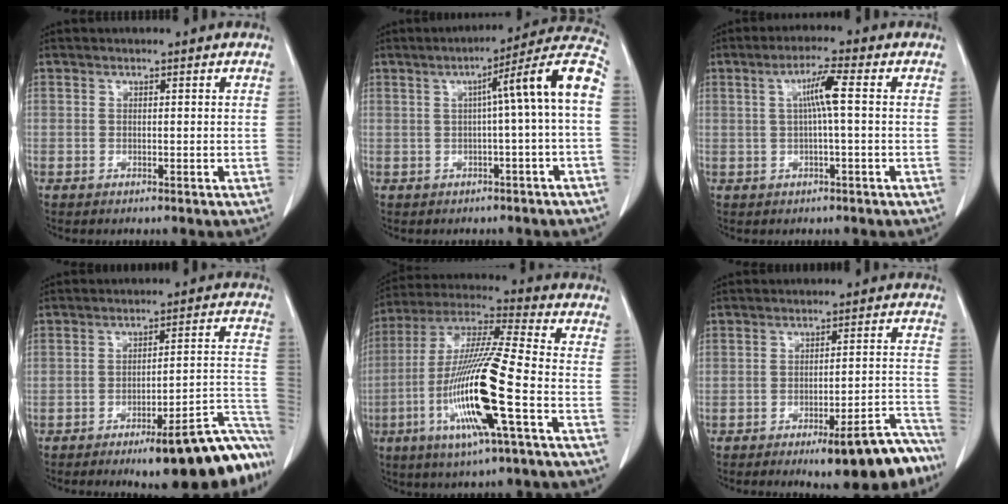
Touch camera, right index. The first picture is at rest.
{"total": 10.5, "force": [0.4, -1.0, 10.5], "torque": [-0.134, 0.031, 0.000]}
{"total": 4.7, "force": [0.6, -0.2, 4.7], "torque": [-0.086, 0.012, 0.014]}
{"total": 18.0, "force": [-12.4, 2.8, 12.7], "torque": [-0.061, 0.047, -0.161]}
{"total": 17.5, "force": [-5.6, 0.2, 16.6], "torque": [-0.339, -0.017, -0.111]}
{"total": 12.2, "force": [-9.3, 2.6, 7.5], "torque": [-0.052, 0.041, -0.124]}